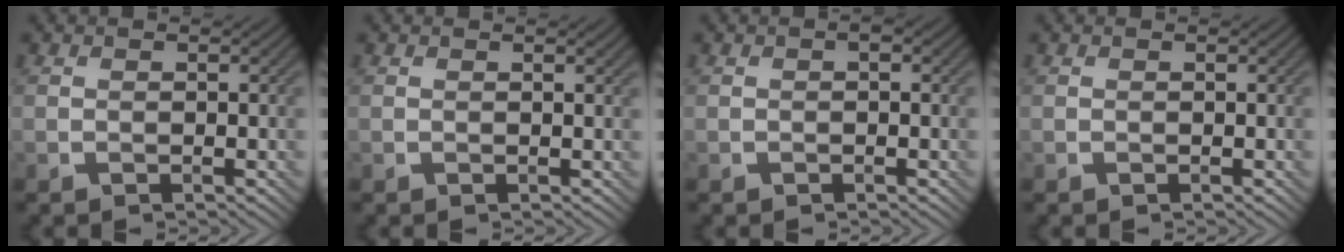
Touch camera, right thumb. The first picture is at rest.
{"total": 0.5, "force": [0.3, 0.0, 0.4], "torque": [-0.005, 0.000, 0.004]}
{"total": 0.7, "force": [0.0, 0.3, 0.7], "torque": [-0.009, 0.002, -0.001]}
{"total": 0.0}